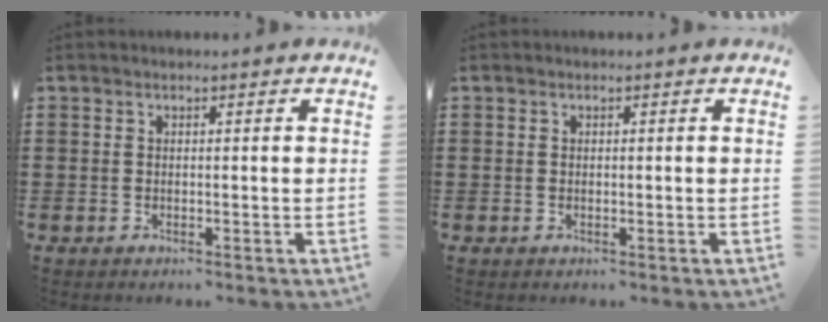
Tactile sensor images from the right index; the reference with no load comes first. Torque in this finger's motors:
{"motor_torque": [-0.74, 1.40, -0.01, -0.01]}